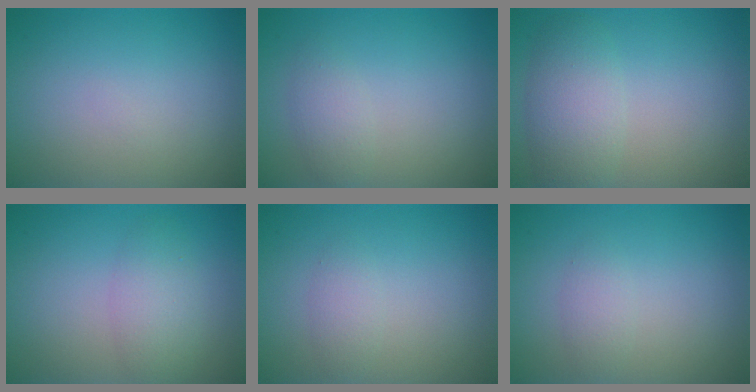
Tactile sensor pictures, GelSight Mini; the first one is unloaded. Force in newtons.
{"total": 1.6, "press": 1.6, "slide": 0.1}
{"total": 3.8, "press": 3.8, "slide": 0.2}
{"total": 2.7, "press": 2.7, "slide": 0.2}
{"total": 1.3, "press": 1.3, "slide": 0.1}
{"total": 1.3, "press": 1.3, "slide": 0.1}